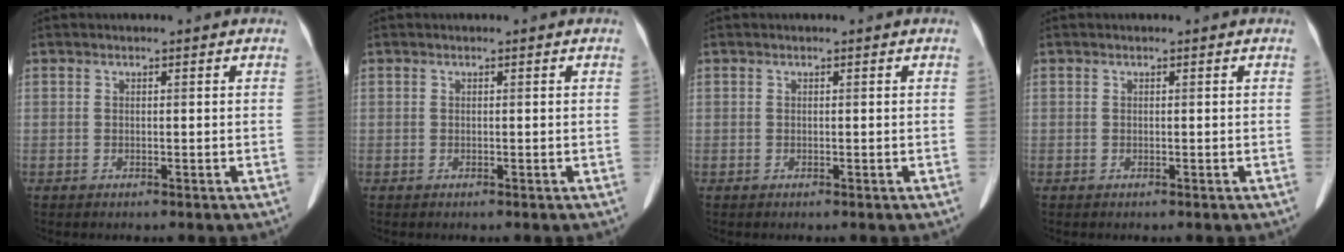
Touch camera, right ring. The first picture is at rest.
{"total": 0.0}
{"total": 0.0}
{"total": 0.0}